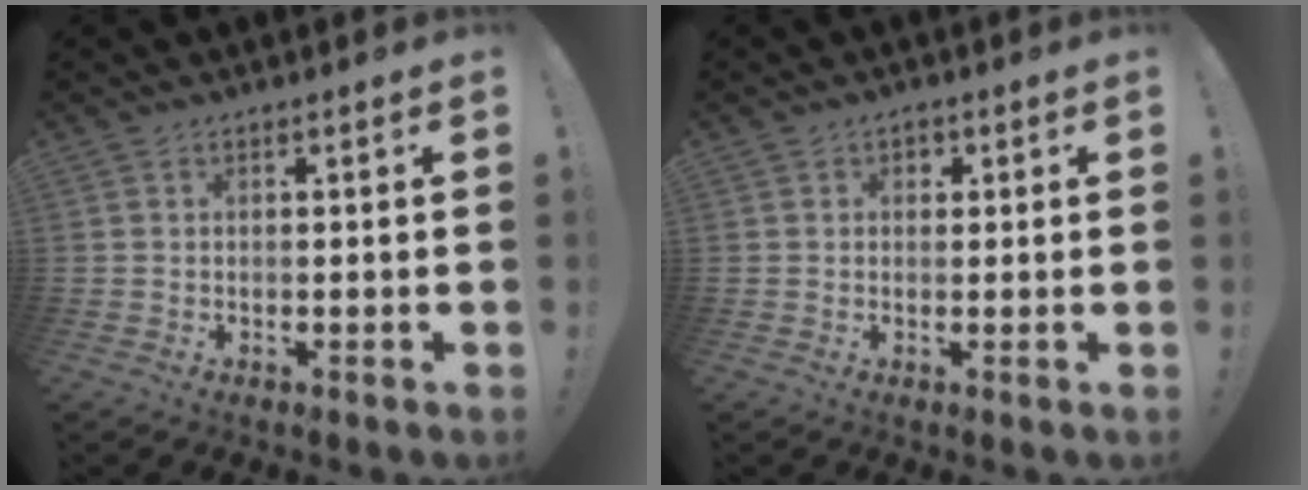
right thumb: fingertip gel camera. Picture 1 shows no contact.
{"total": 1.7, "force": [0.4, 1.6, 0.6], "torque": [-0.004, 0.000, 0.004]}